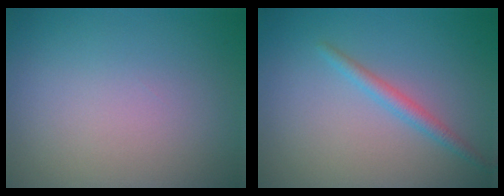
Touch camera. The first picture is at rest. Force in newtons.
{"total": 1.7, "press": 1.7, "slide": 0.1}